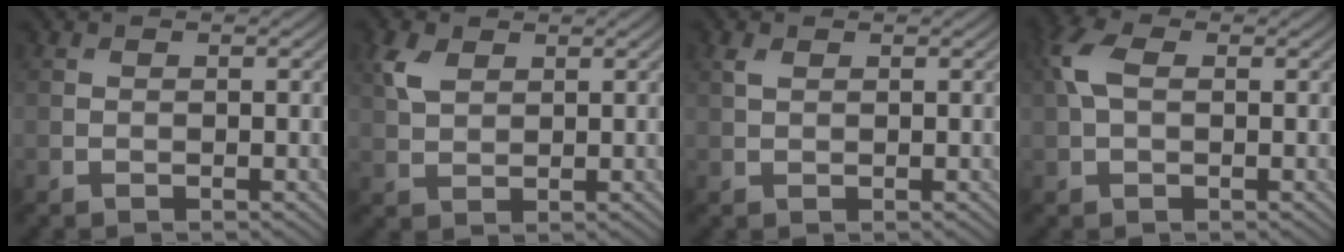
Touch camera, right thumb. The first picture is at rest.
{"total": 3.5, "force": [1.7, 2.1, 2.2], "torque": [-0.057, 0.005, 0.034]}
{"total": 1.2, "force": [0.7, 0.7, 0.8], "torque": [-0.024, 0.003, 0.014]}
{"total": 4.1, "force": [0.9, 2.4, 3.2], "torque": [-0.085, 0.013, 0.011]}